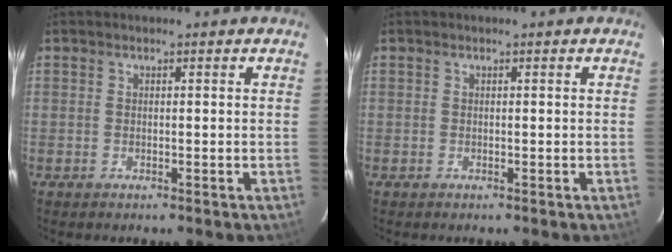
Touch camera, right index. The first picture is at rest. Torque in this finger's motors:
{"motor_torque": [0.00, 0.00, 0.00, 0.01]}